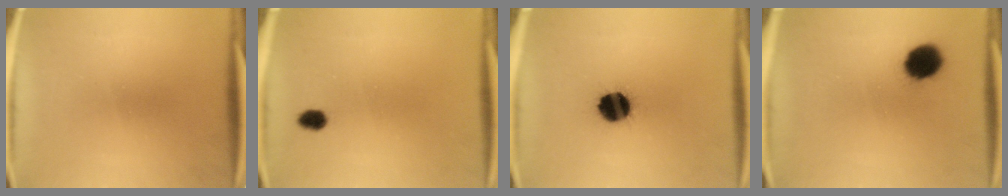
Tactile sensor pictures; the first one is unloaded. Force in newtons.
{"total": 2.3}
{"total": 11.2}
{"total": 9.1}